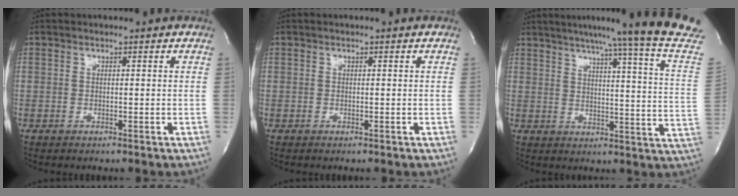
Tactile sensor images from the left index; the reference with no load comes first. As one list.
[{"total": 0.0}, {"total": 21.9, "force": [18.9, -3.0, 10.7], "torque": [-0.163, -0.082, 0.224]}]